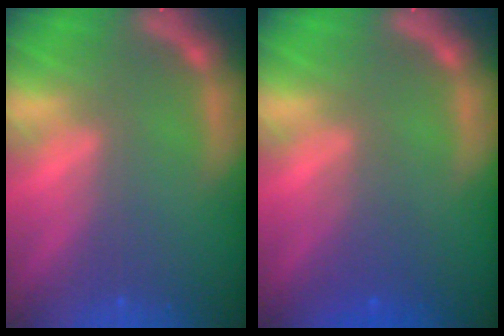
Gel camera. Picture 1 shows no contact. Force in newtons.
{"total": 2.4}